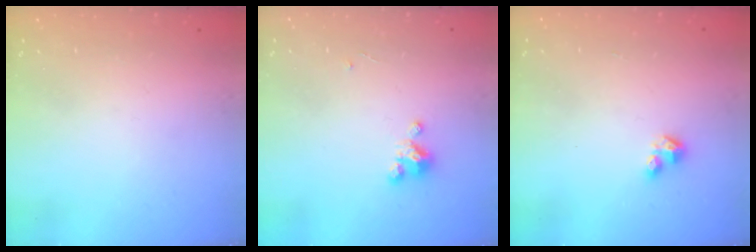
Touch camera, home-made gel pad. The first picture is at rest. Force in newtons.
{"total": 2.7, "press": 2.7, "slide": 0.3}
{"total": 2.9, "press": 2.8, "slide": 0.6}